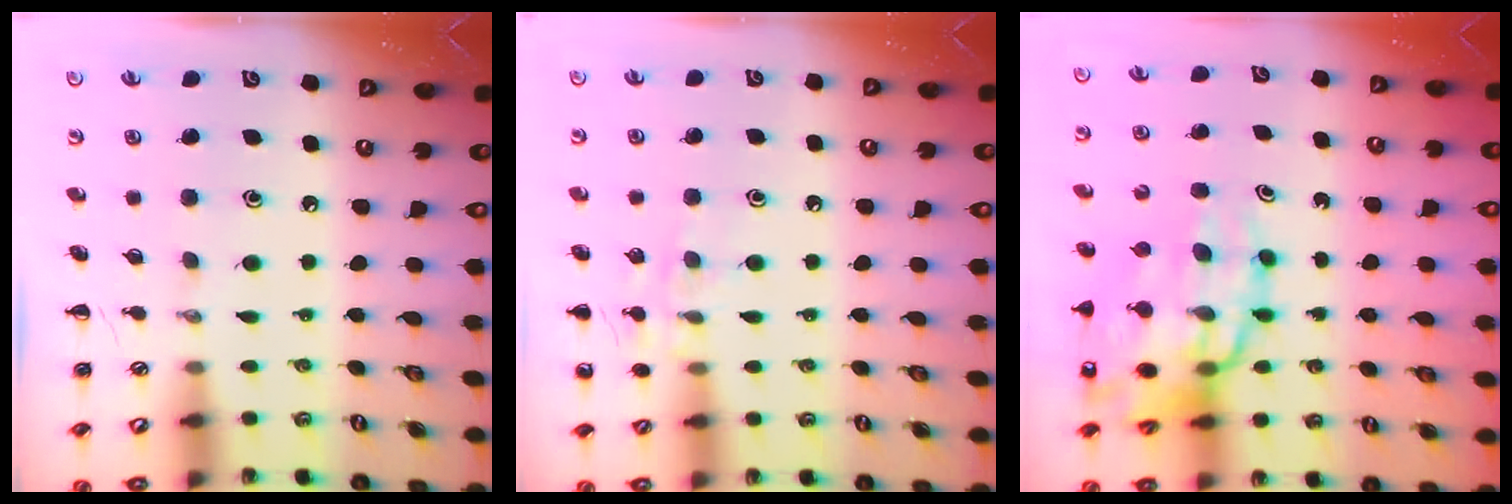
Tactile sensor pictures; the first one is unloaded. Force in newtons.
{"total": 7.7, "press": 7.6, "slide": 1.5}
{"total": 19.3, "press": 18.7, "slide": 5.0}